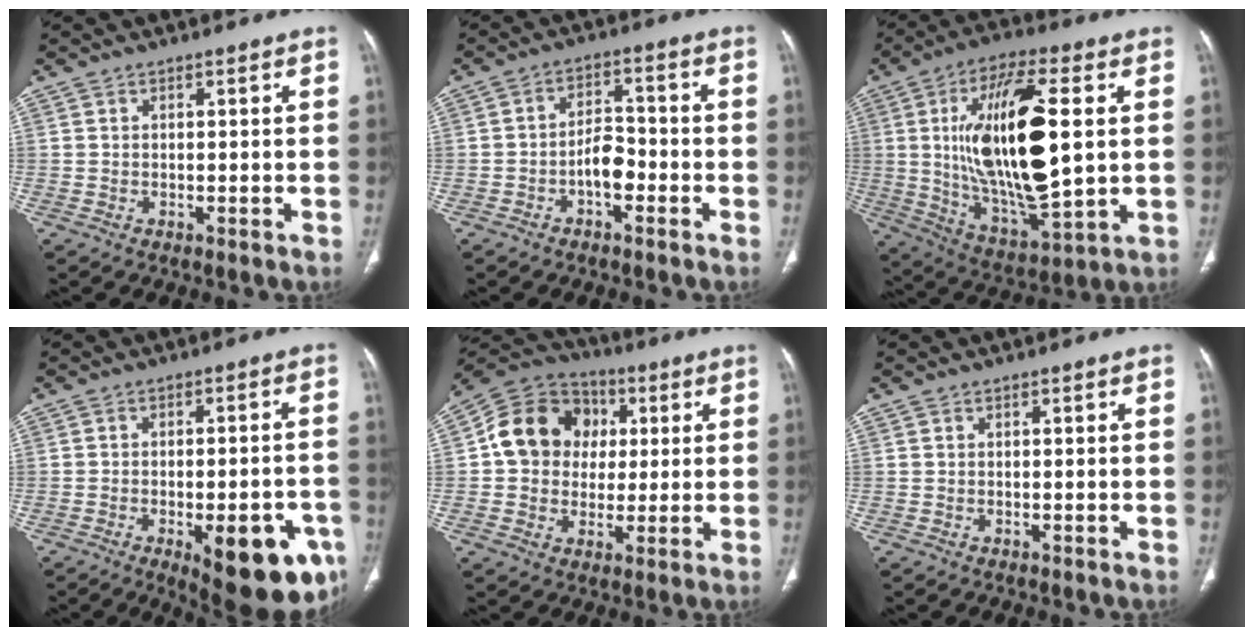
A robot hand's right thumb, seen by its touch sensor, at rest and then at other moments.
{"total": 5.5, "force": [-2.3, 3.1, 3.9], "torque": [-0.051, 0.031, -0.045]}
{"total": 24.0, "force": [2.9, 8.6, 22.2], "torque": [-0.398, -0.012, 0.055]}
{"total": 17.7, "force": [-7.6, 6.6, 14.6], "torque": [-0.131, 0.020, -0.084]}
{"total": 14.4, "force": [2.1, 12.4, 7.0], "torque": [-0.095, 0.015, 0.027]}
{"total": 0.0}